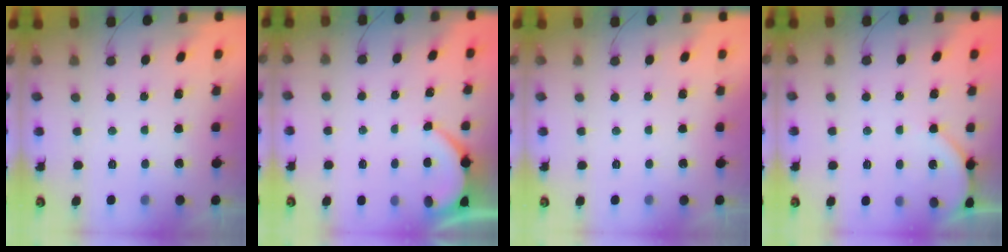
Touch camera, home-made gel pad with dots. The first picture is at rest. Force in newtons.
{"total": 2.2, "press": 2.2, "slide": 0.2}
{"total": 0.0}
{"total": 4.4, "press": 4.4, "slide": 0.6}